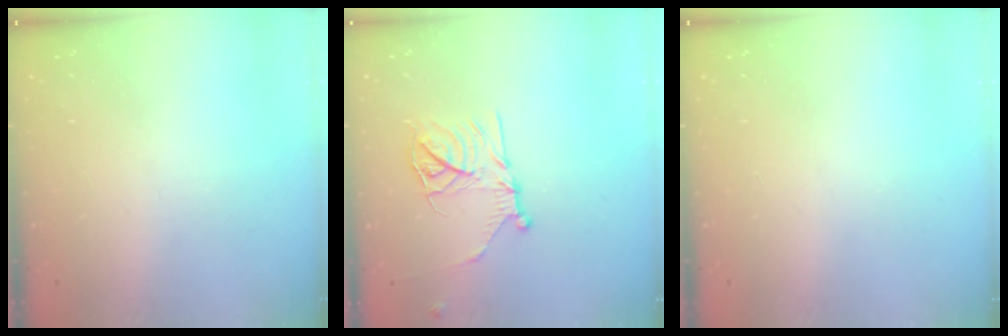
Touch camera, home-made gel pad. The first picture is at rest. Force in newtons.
{"total": 13.2, "press": 13.2, "slide": 0.8}
{"total": 0.0}